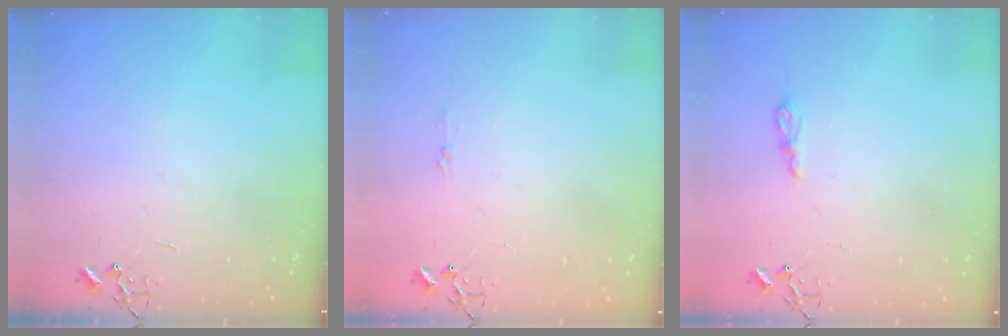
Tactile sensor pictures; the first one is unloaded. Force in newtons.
{"total": 3.3, "press": 3.2, "slide": 0.4}
{"total": 6.3, "press": 6.2, "slide": 0.8}